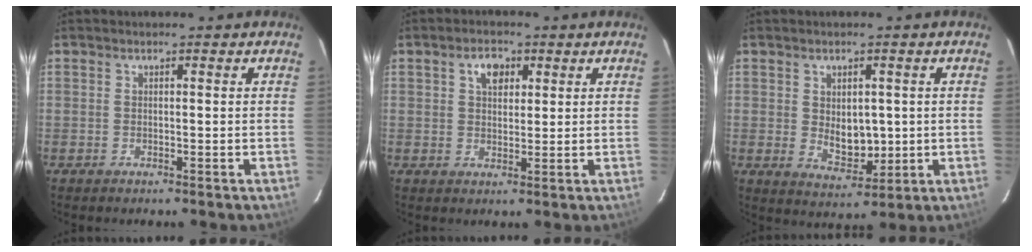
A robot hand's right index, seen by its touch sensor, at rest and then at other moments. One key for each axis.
{"total": 4.2, "fx": 1.7, "fy": 2.7, "fz": 2.7, "tx": -0.042, "ty": 0.013, "tz": 0.031}
{"total": 6.3, "fx": 0.4, "fy": 4.4, "fz": 4.6, "tx": -0.075, "ty": -0.007, "tz": 0.020}